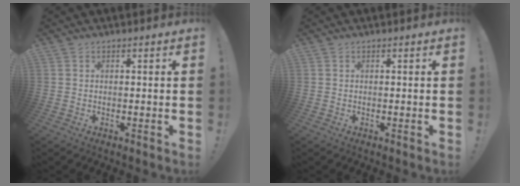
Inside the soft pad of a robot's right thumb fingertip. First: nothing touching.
{"total": 0.0}